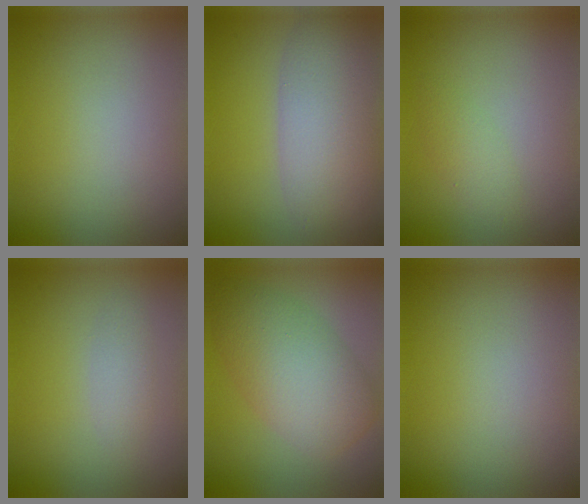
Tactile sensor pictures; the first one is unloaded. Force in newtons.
{"total": 7.7, "press": 7.6, "slide": 0.3}
{"total": 1.4, "press": 1.4, "slide": 0.0}
{"total": 1.3, "press": 1.3, "slide": 0.1}
{"total": 6.9, "press": 6.9, "slide": 0.3}
{"total": 0.0}